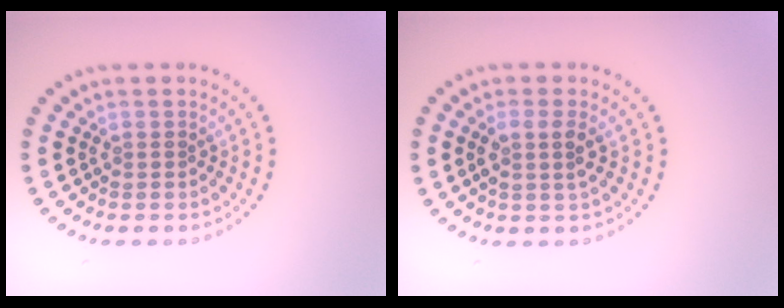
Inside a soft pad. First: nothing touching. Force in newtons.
{"total": 2.1, "press": 1.8, "slide": 1.1}